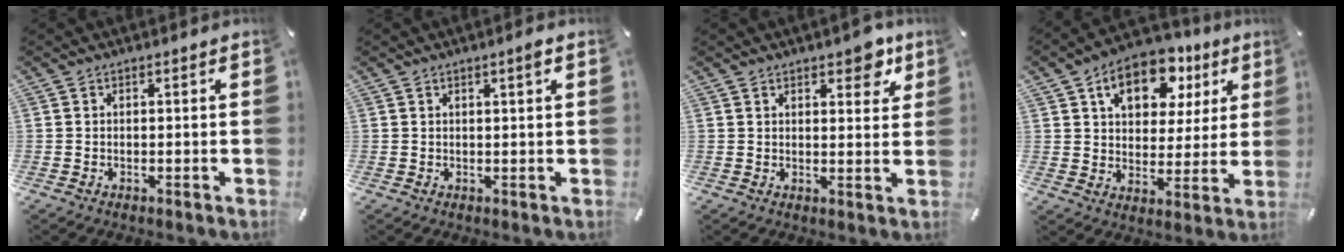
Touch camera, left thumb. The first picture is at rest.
{"total": 1.9, "force": [1.0, 0.2, 1.6], "torque": [-0.031, 0.001, 0.016]}
{"total": 6.2, "force": [4.2, 3.1, 3.3], "torque": [-0.028, -0.020, 0.066]}
{"total": 13.9, "force": [7.2, 9.2, 7.5], "torque": [-0.108, -0.026, 0.125]}